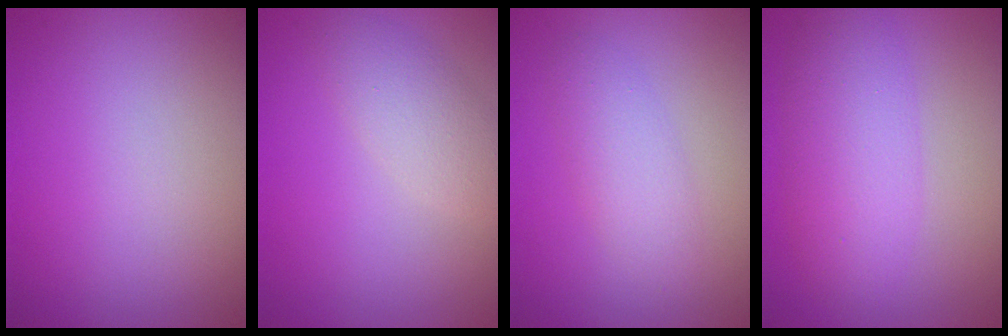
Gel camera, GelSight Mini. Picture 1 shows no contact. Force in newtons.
{"total": 2.7, "press": 2.7, "slide": 0.1}
{"total": 2.4, "press": 2.4, "slide": 0.2}
{"total": 4.8, "press": 4.8, "slide": 0.0}